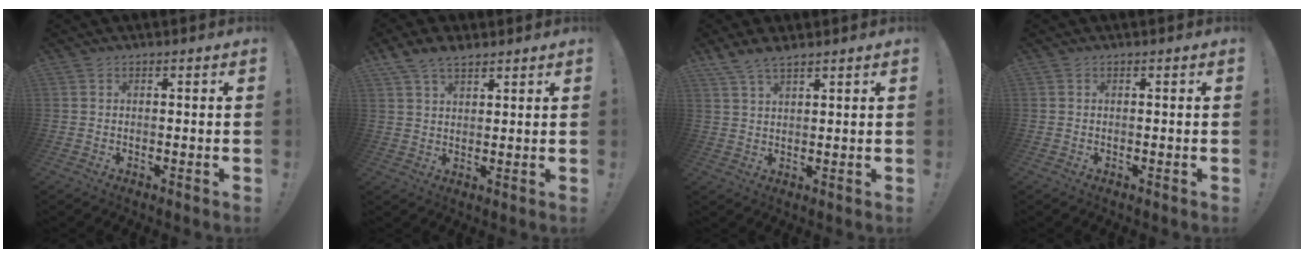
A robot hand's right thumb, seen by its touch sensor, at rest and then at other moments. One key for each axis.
{"total": 5.8, "fx": 4.4, "fy": 2.7, "fz": 2.7, "tx": -0.048, "ty": -0.018, "tz": 0.083}
{"total": 4.8, "fx": 4.0, "fy": 1.2, "fz": 2.3, "tx": -0.044, "ty": -0.019, "tz": 0.076}
{"total": 0.0}